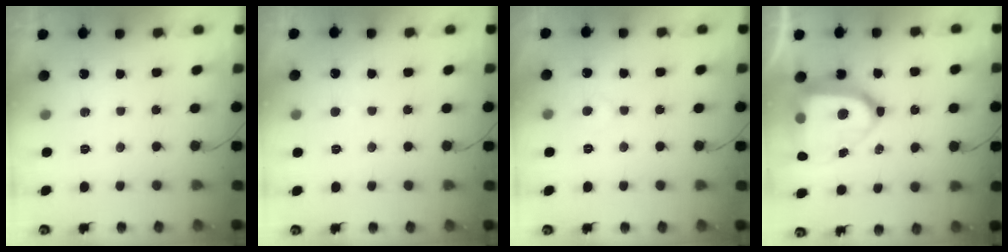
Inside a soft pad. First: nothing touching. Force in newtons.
{"total": 2.5, "press": 2.5, "slide": 0.2}
{"total": 4.6, "press": 4.6, "slide": 0.5}
{"total": 20.5, "press": 20.4, "slide": 1.8}